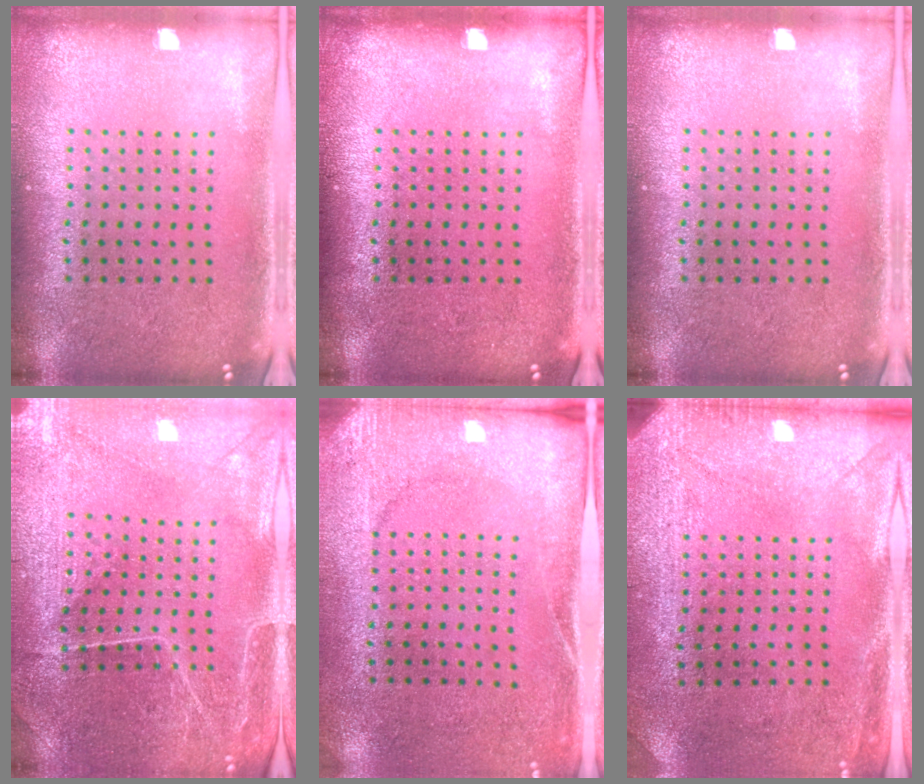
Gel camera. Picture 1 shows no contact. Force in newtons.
{"total": 0.0}
{"total": 0.0}
{"total": 1.1, "press": 1.0, "slide": 0.4}
{"total": 2.6, "press": 2.2, "slide": 1.4}
{"total": 2.9, "press": 2.3, "slide": 1.8}